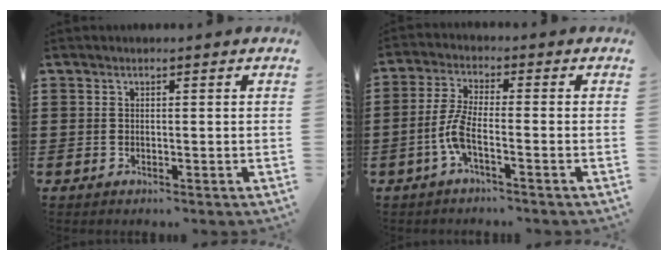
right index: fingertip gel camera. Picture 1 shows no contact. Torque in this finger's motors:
{"motor_torque": [2.14, 0.00, 0.58, 0.19]}